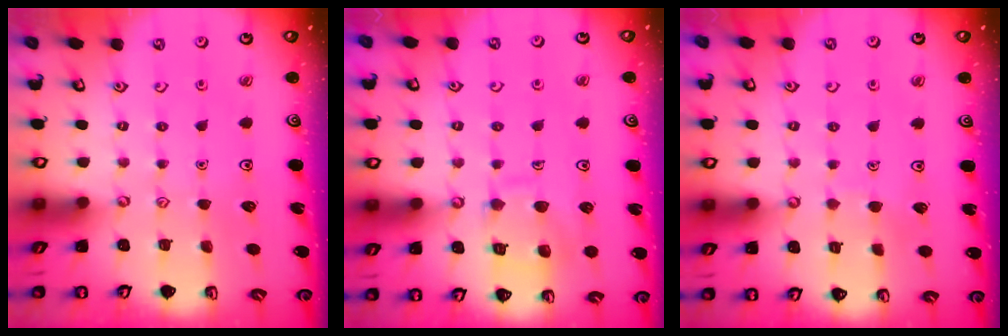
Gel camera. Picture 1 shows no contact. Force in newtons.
{"total": 11.7, "press": 11.6, "slide": 1.3}
{"total": 3.0, "press": 3.0, "slide": 0.2}